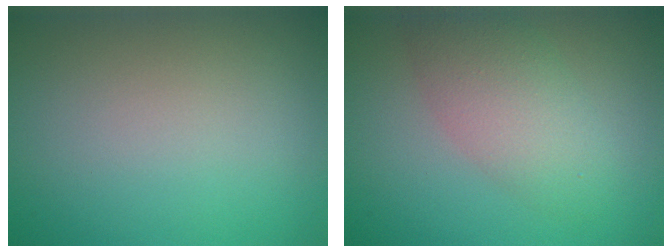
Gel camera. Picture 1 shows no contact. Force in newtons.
{"total": 4.2, "press": 4.2, "slide": 0.1}